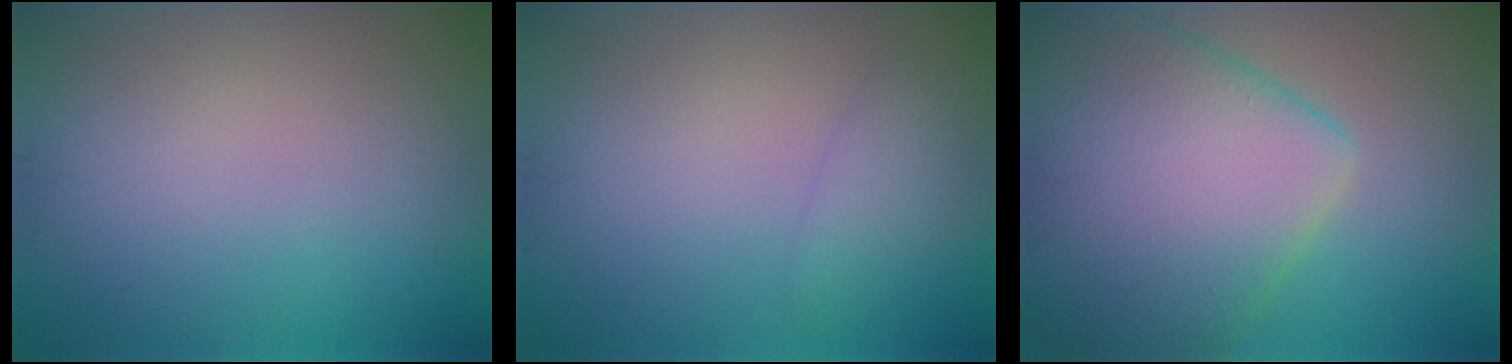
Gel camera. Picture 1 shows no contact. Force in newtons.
{"total": 1.5, "press": 1.5, "slide": 0.2}
{"total": 10.8, "press": 10.8, "slide": 0.6}